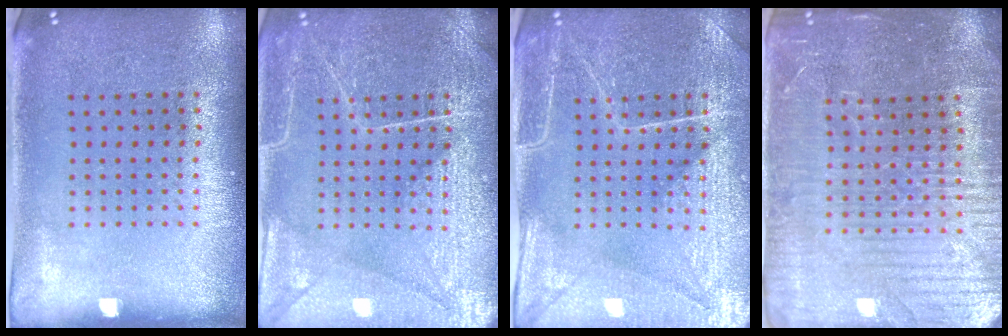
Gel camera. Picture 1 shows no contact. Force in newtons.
{"total": 5.9, "press": 5.9, "slide": 0.7}
{"total": 4.5, "press": 4.2, "slide": 1.5}
{"total": 4.4, "press": 4.2, "slide": 1.5}